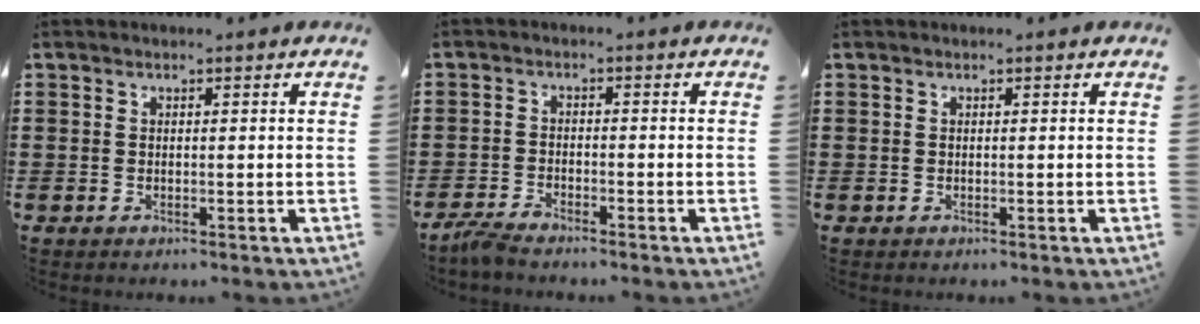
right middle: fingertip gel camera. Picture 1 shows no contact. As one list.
[{"total": 2.7, "force": [-2.5, 0.1, 0.9], "torque": [-0.033, -0.004, -0.054]}, {"total": 0.0}]